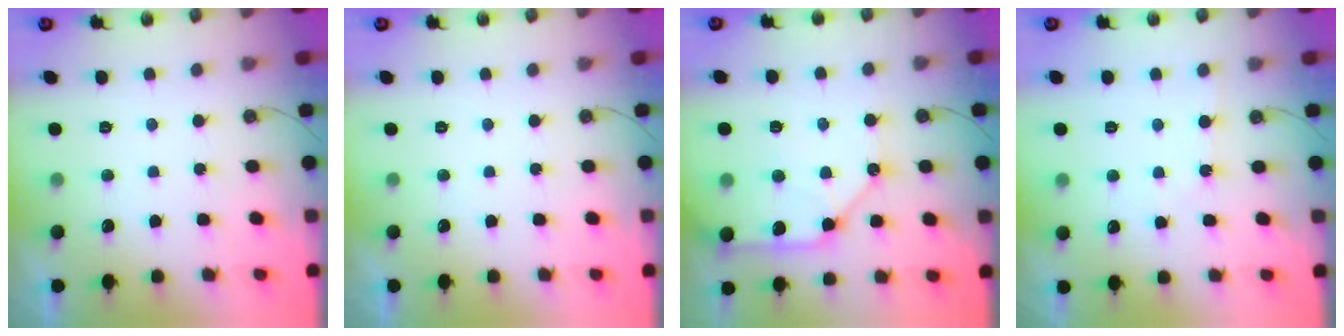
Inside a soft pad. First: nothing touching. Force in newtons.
{"total": 0.0}
{"total": 13.3, "press": 13.2, "slide": 1.9}
{"total": 3.0, "press": 2.9, "slide": 0.4}